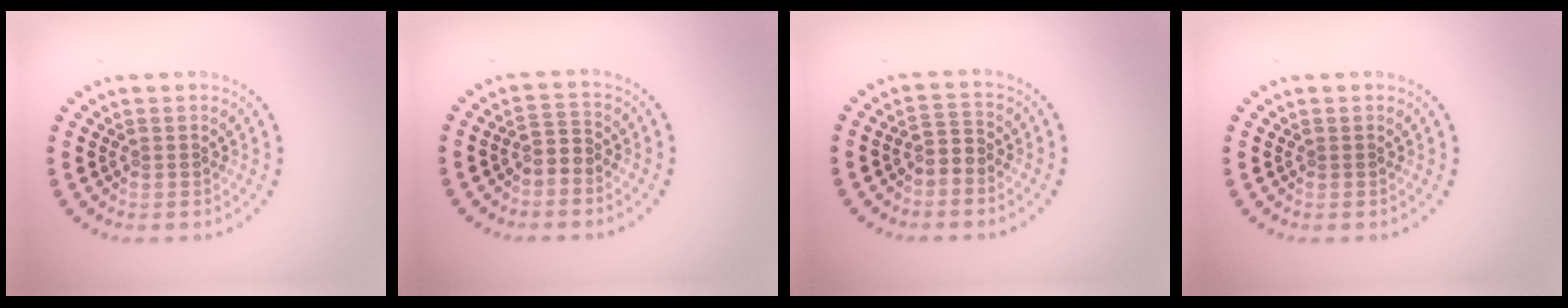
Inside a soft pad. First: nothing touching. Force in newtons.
{"total": 1.7, "press": 1.3, "slide": 1.1}
{"total": 1.7, "press": 1.3, "slide": 1.1}
{"total": 0.0}